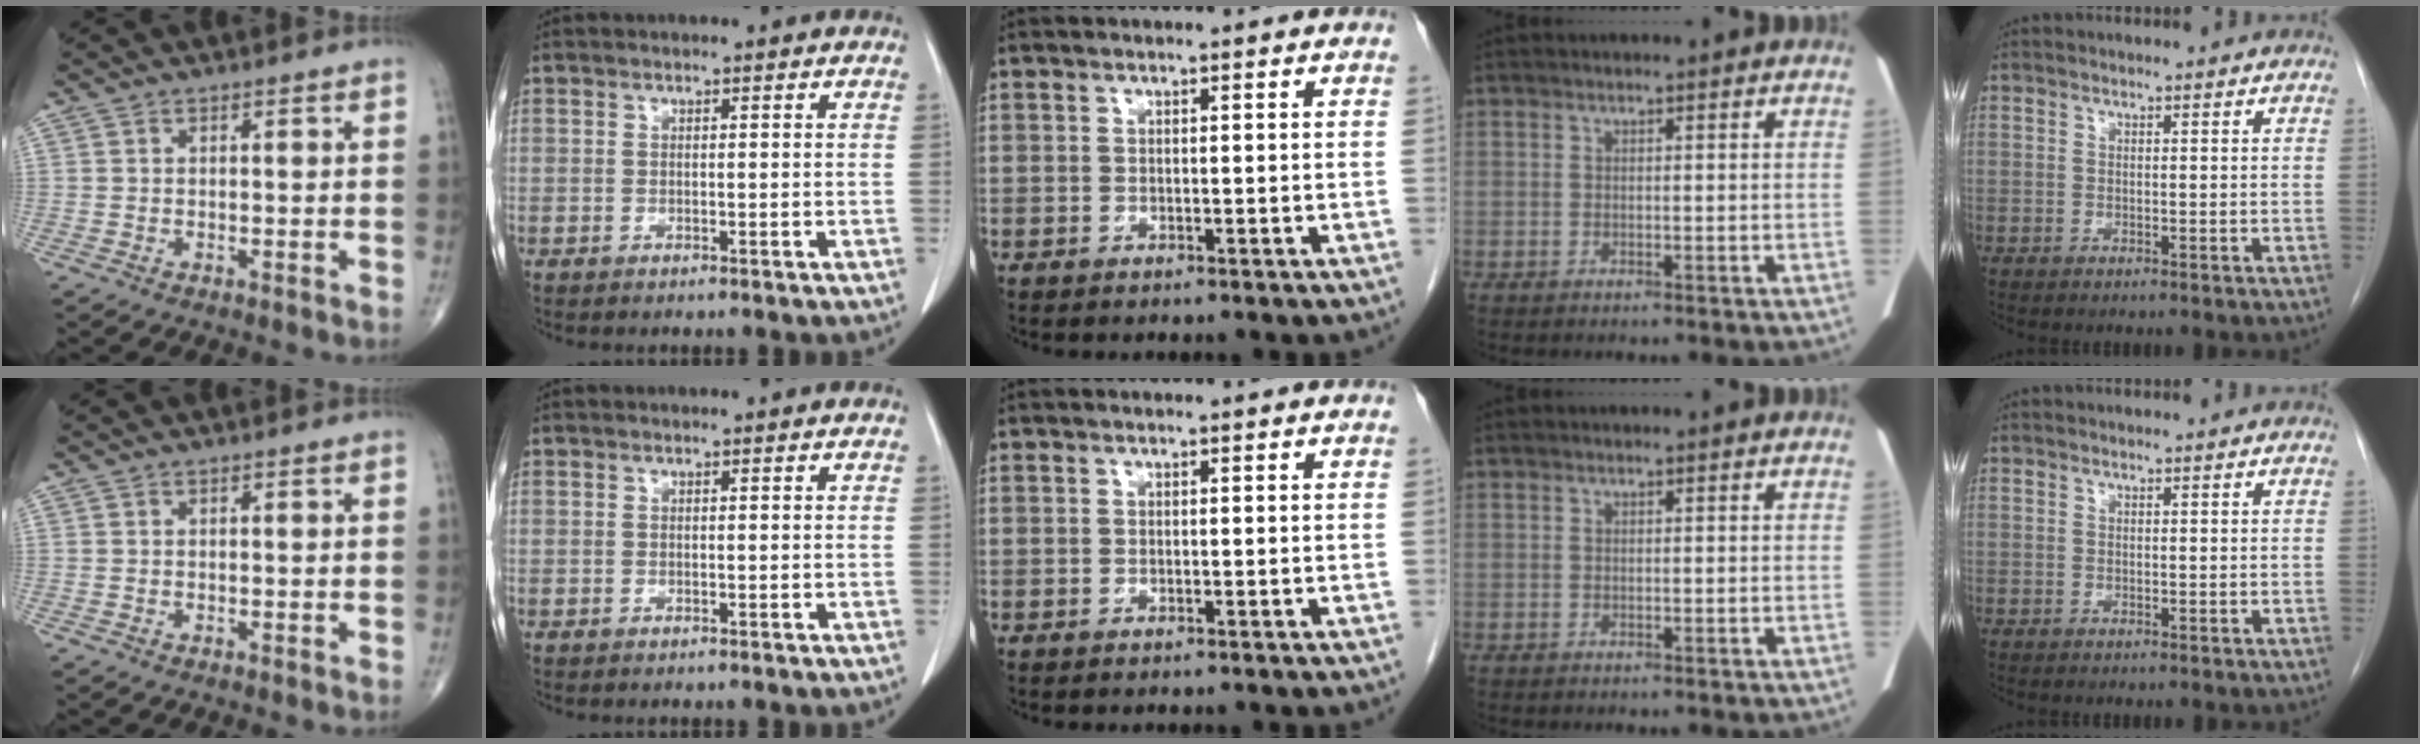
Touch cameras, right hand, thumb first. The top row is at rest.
{}